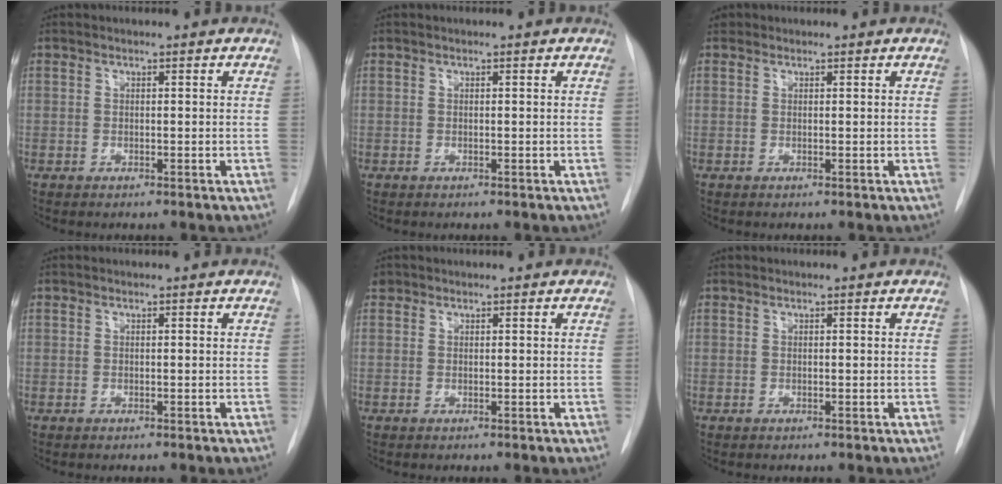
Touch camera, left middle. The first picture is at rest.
{"total": 0.0}
{"total": 0.7, "force": [0.5, 0.5, 0.0], "torque": [0.001, 0.007, 0.006]}
{"total": 0.0}
{"total": 0.8, "force": [0.5, 0.6, 0.0], "torque": [0.003, 0.011, 0.008]}
{"total": 0.0}